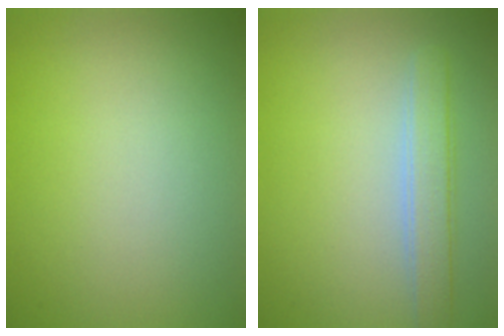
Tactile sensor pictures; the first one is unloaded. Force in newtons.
{"total": 2.7, "press": 2.7, "slide": 0.5}